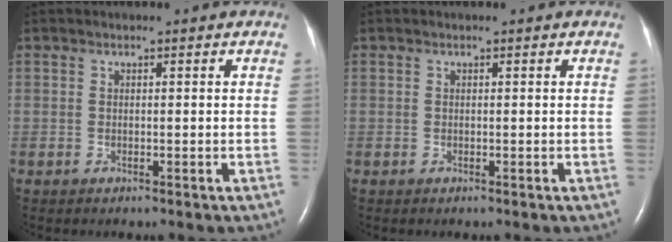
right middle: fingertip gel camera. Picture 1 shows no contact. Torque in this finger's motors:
{"motor_torque": [0.00, 0.00, 0.00, 0.00]}